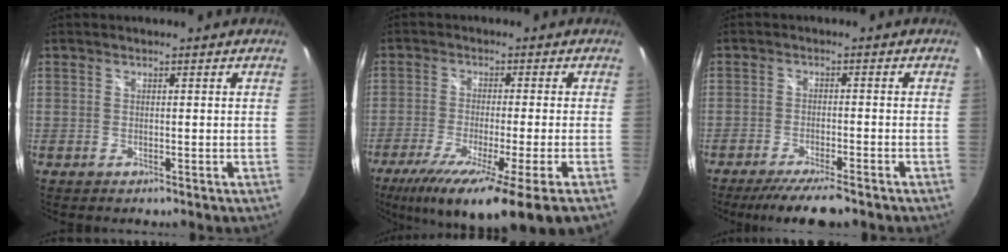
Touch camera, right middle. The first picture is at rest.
{"total": 16.0, "force": [-10.4, -0.5, 12.1], "torque": [-0.223, -0.064, -0.166]}
{"total": 8.7, "force": [-7.1, 1.1, 4.8], "torque": [-0.107, -0.026, -0.116]}